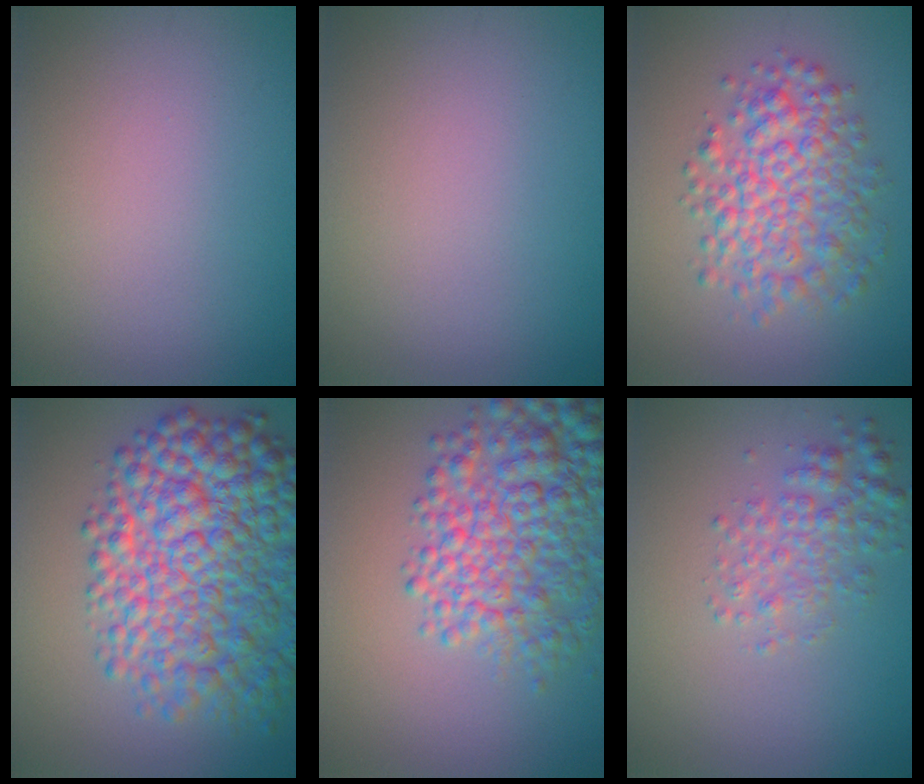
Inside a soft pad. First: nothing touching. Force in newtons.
{"total": 0.0}
{"total": 5.4, "press": 5.4, "slide": 0.1}
{"total": 11.2, "press": 11.2, "slide": 0.3}
{"total": 8.0, "press": 8.0, "slide": 0.2}
{"total": 2.9, "press": 2.9, "slide": 0.0}